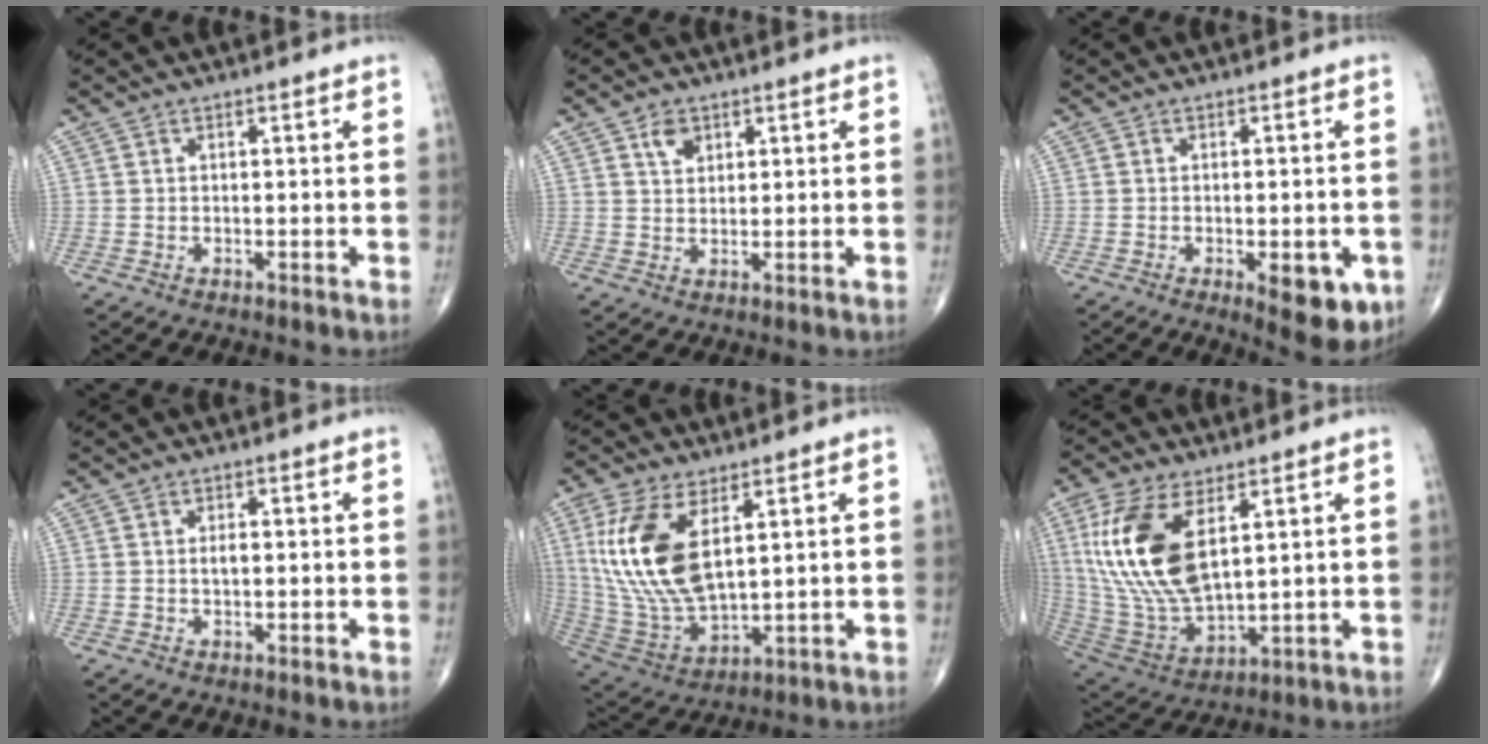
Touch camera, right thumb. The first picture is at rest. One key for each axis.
{"total": 3.5, "fx": 1.8, "fy": 2.4, "fz": 1.8, "tx": -0.019, "ty": -0.010, "tz": 0.033}
{"total": 9.1, "fx": -3.2, "fy": 3.5, "fz": 7.8, "tx": -0.077, "ty": -0.005, "tz": -0.034}
{"total": 1.5, "fx": 0.0, "fy": 0.7, "fz": 1.3, "tx": -0.021, "ty": 0.000, "tz": 0.000}
{"total": 17.2, "fx": 5.1, "fy": 8.1, "fz": 14.3, "tx": -0.297, "ty": -0.023, "tz": 0.114}
{"total": 19.2, "fx": 5.9, "fy": 9.2, "fz": 15.7, "tx": -0.323, "ty": -0.027, "tz": 0.125}